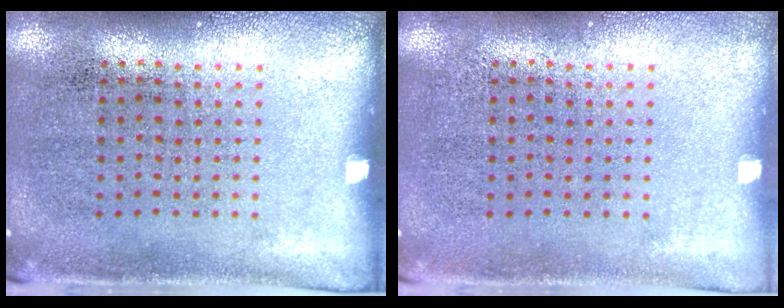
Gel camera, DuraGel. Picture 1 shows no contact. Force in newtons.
{"total": 0.0}